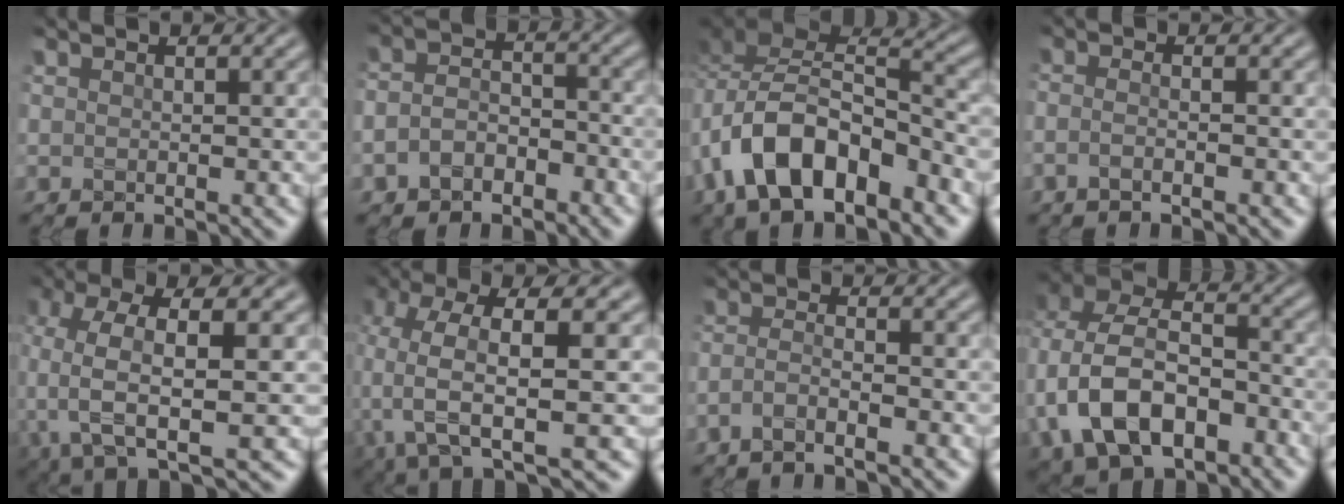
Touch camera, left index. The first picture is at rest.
{"total": 3.5, "force": [-1.8, 2.3, 2.0], "torque": [-0.041, 0.003, -0.042]}
{"total": 10.5, "force": [-4.5, 5.8, 7.5], "torque": [-0.131, 0.008, -0.088]}
{"total": 1.9, "force": [-0.8, 0.8, 1.6], "torque": [-0.016, -0.006, -0.025]}
{"total": 8.3, "force": [-1.3, 3.2, 7.6], "torque": [-0.160, 0.004, -0.032]}
{"total": 9.3, "force": [-1.1, 3.3, 8.6], "torque": [-0.177, 0.005, -0.029]}
{"total": 2.1, "force": [-1.3, 0.5, 1.6], "torque": [-0.032, 0.001, -0.034]}
{"total": 11.7, "force": [-3.3, 7.8, 8.0], "torque": [-0.169, -0.005, -0.065]}